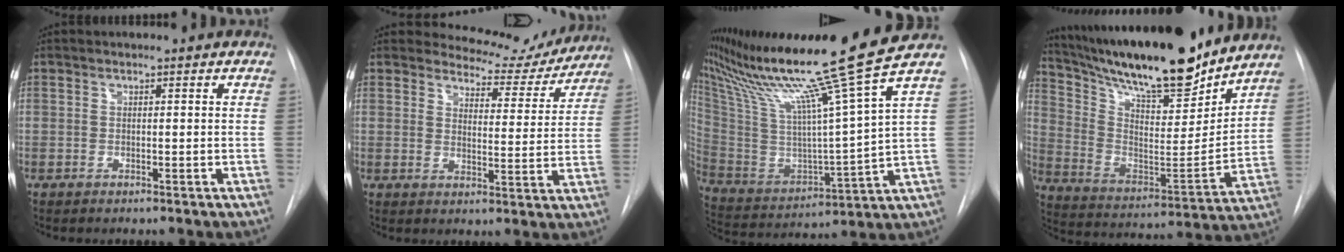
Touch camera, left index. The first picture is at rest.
{"total": 9.7, "force": [9.3, 2.9, 0.2], "torque": [0.008, -0.024, 0.107]}
{"total": 22.6, "force": [17.4, -4.1, 13.8], "torque": [-0.246, -0.053, 0.295]}
{"total": 24.7, "force": [21.1, 4.1, 12.3], "torque": [-0.224, -0.015, 0.337]}